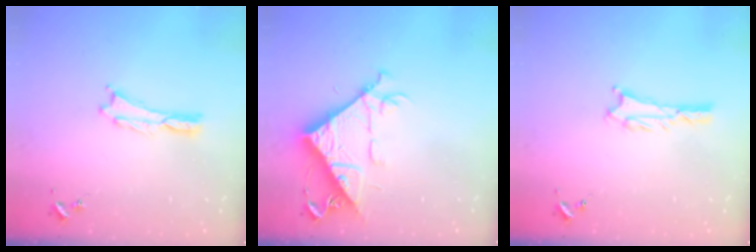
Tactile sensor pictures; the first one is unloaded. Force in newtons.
{"total": 9.8, "press": 9.7, "slide": 1.2}
{"total": 0.7, "press": 0.7, "slide": 0.1}